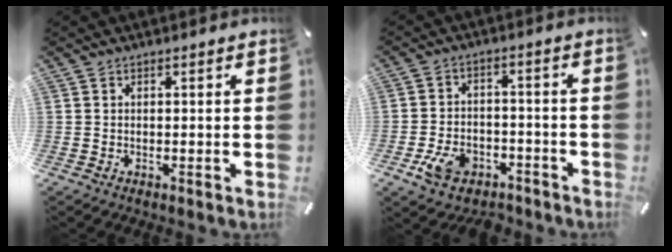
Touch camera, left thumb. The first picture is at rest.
{"total": 7.5, "force": [-4.1, 5.2, 3.6], "torque": [-0.078, 0.021, -0.073]}